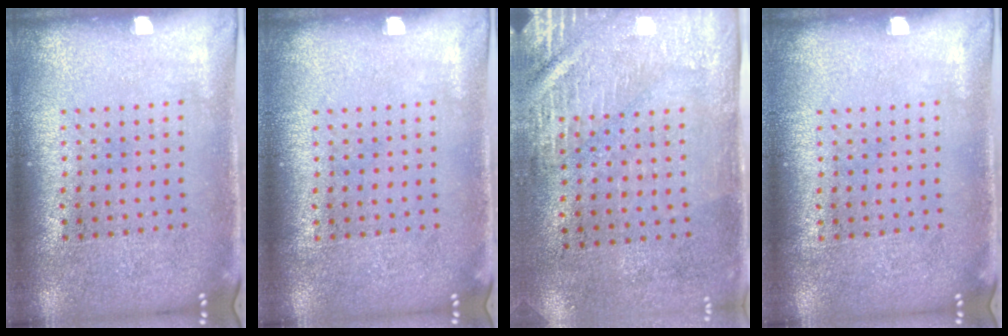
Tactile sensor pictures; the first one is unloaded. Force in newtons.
{"total": 0.0}
{"total": 2.9, "press": 2.5, "slide": 1.5}
{"total": 0.0}